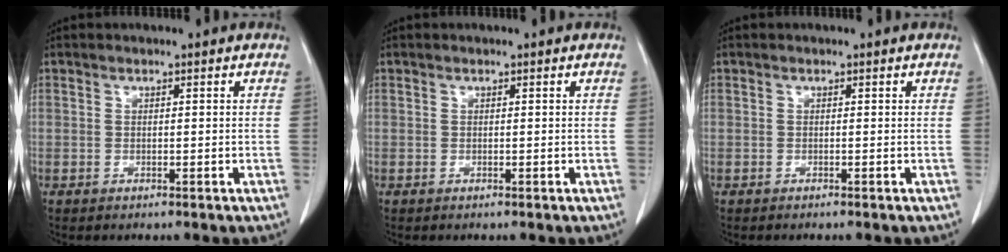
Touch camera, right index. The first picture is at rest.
{"total": 0.0}
{"total": 0.5, "force": [-0.5, -0.1, 0.2], "torque": [0.001, -0.001, -0.008]}